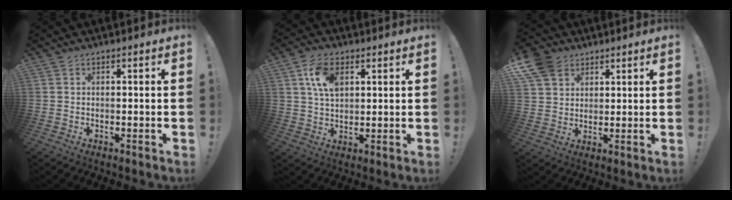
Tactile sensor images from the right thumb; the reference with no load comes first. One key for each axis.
{"total": 9.3, "fx": 3.7, "fy": 5.8, "fz": 6.2, "tx": -0.117, "ty": 0.000, "tz": 0.070}
{"total": 9.0, "fx": 5.2, "fy": 6.6, "fz": 3.2, "tx": -0.070, "ty": -0.024, "tz": 0.102}